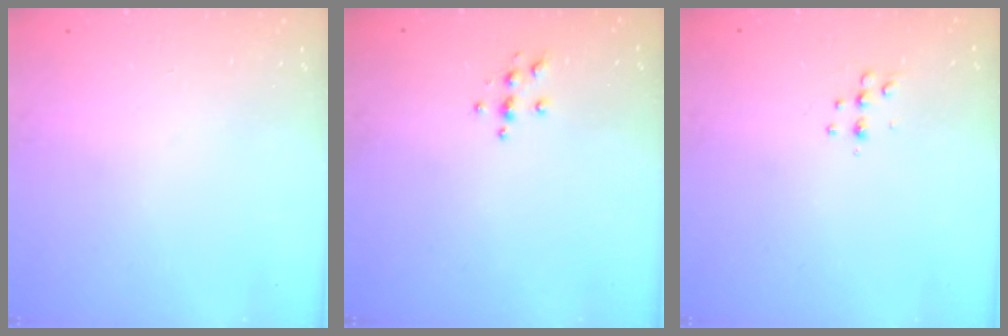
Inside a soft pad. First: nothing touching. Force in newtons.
{"total": 3.9, "press": 3.8, "slide": 0.5}
{"total": 5.2, "press": 5.0, "slide": 1.1}